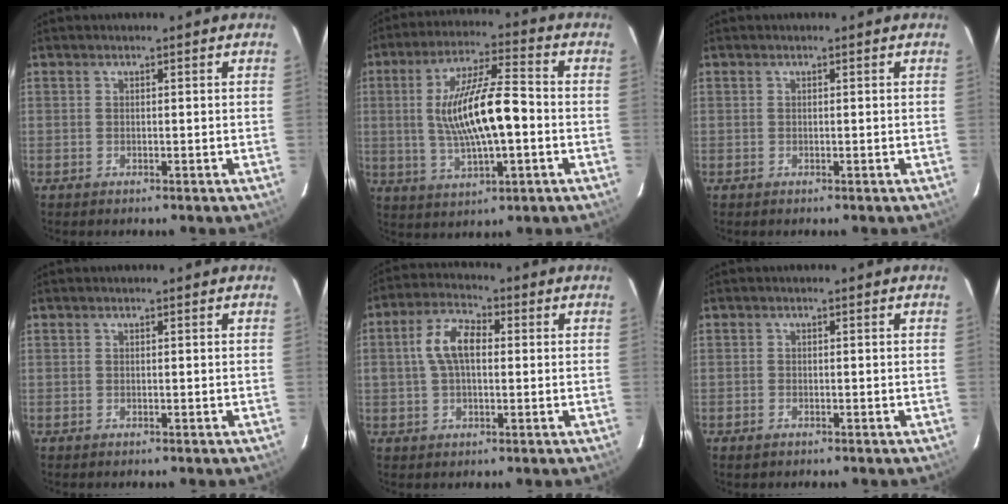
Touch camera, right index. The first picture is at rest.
{"total": 14.3, "force": [-1.0, 3.8, 13.8], "torque": [-0.260, 0.003, -0.010]}
{"total": 0.0}
{"total": 0.0}
{"total": 7.9, "force": [0.9, 4.4, 6.4], "torque": [-0.127, 0.020, 0.017]}
{"total": 0.8, "force": [-0.7, 0.4, 0.3], "torque": [-0.006, -0.001, -0.012]}